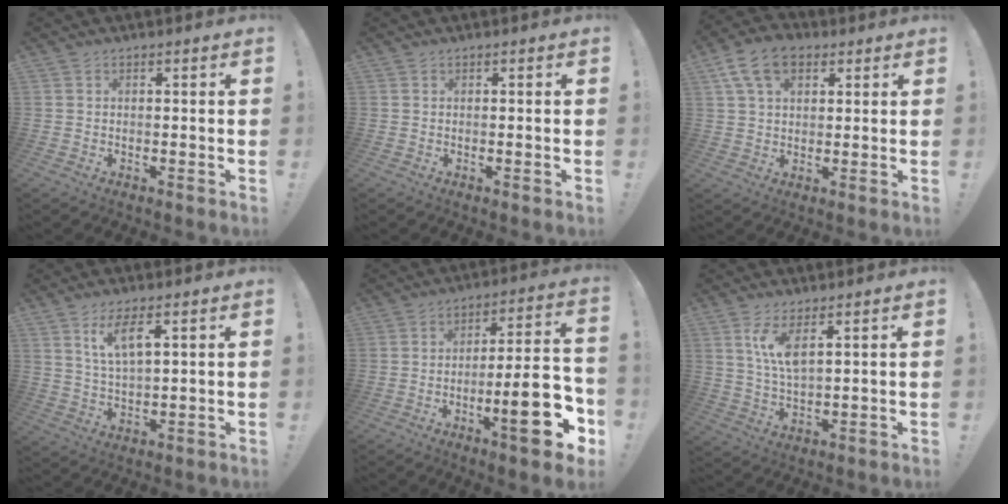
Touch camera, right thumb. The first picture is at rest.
{"total": 0.0}
{"total": 11.5, "force": [5.1, 7.1, 7.5], "torque": [-0.130, -0.001, 0.100]}
{"total": 7.8, "force": [4.2, 2.2, 6.2], "torque": [-0.114, -0.012, 0.070]}
{"total": 18.6, "force": [-6.8, 4.5, 16.7], "torque": [-0.228, 0.029, -0.098]}
{"total": 7.5, "force": [3.3, 2.5, 6.3], "torque": [-0.117, -0.016, 0.054]}